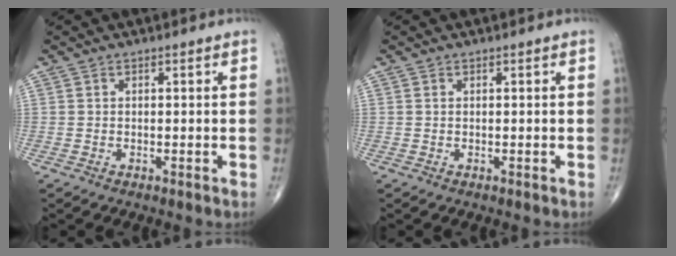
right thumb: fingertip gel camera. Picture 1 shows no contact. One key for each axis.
{"total": 0.0}